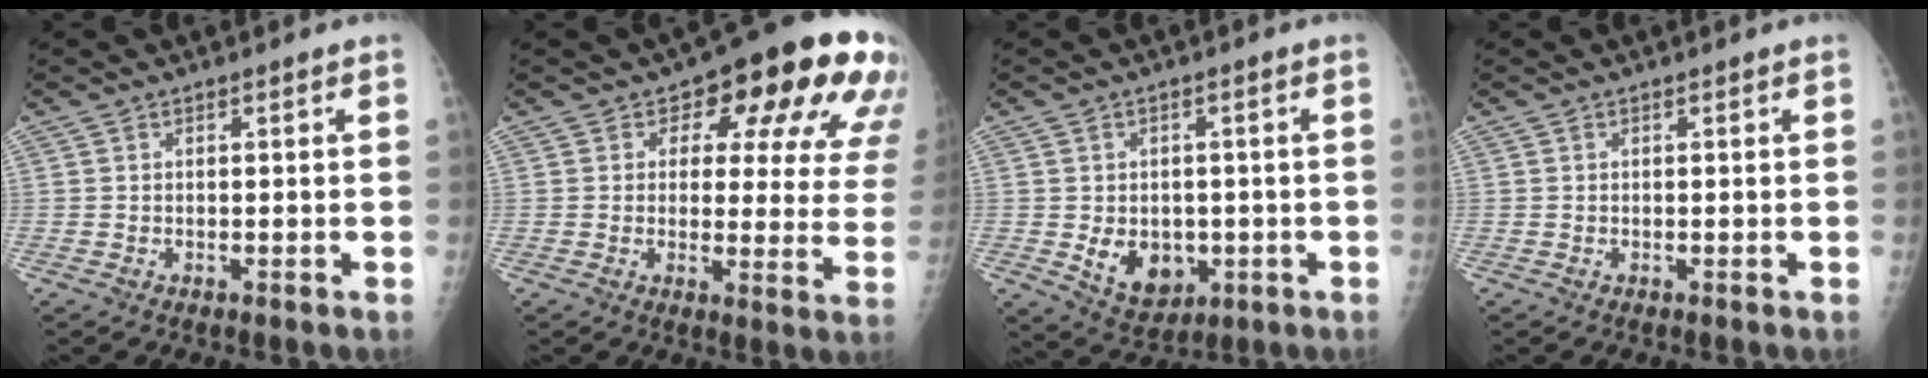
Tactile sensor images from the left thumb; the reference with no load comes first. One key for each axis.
{"total": 19.1, "fx": 9.5, "fy": 9.4, "fz": 13.7, "tx": -0.123, "ty": -0.026, "tz": 0.104}
{"total": 8.1, "fx": -1.5, "fy": 6.1, "fz": 5.1, "tx": -0.051, "ty": -0.005, "tz": -0.005}
{"total": 0.0}